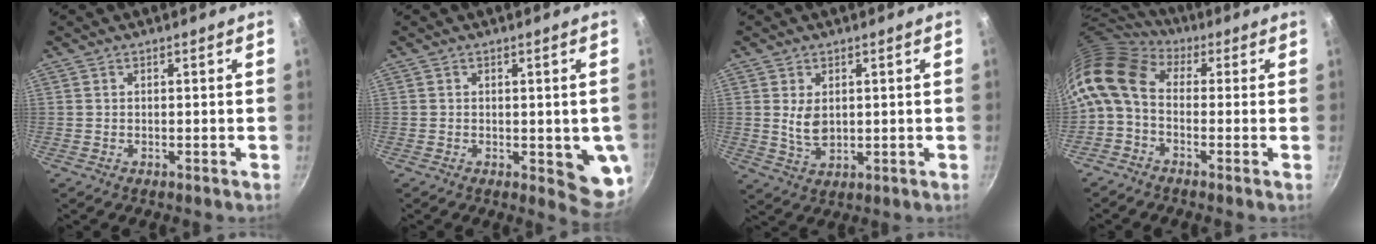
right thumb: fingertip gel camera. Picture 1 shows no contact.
{"total": 7.0, "force": [-0.7, 3.3, 6.1], "torque": [-0.054, -0.014, -0.007]}
{"total": 5.0, "force": [1.0, 3.1, 3.8], "torque": [-0.064, -0.016, 0.026]}
{"total": 12.0, "force": [0.4, 8.1, 8.9], "torque": [-0.177, 0.024, -0.013]}